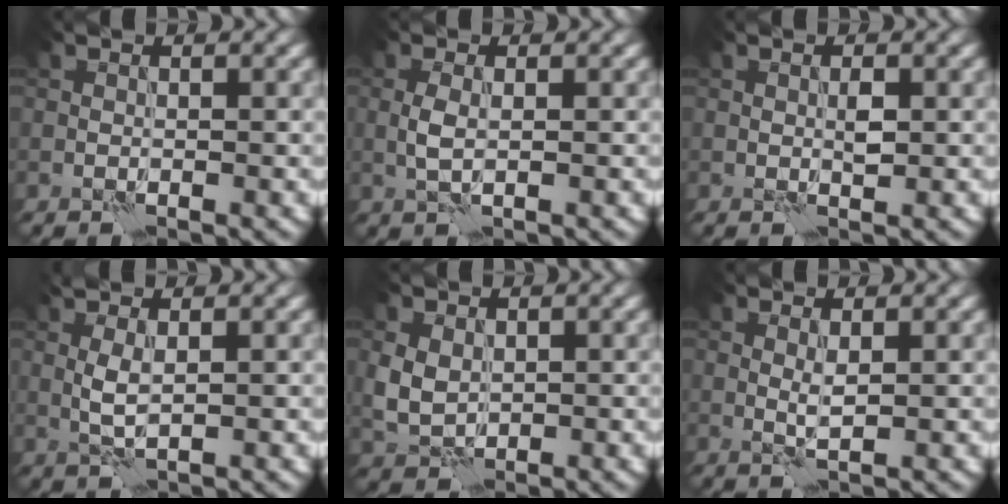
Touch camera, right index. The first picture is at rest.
{"total": 1.4, "force": [0.2, 0.6, 1.3], "torque": [-0.032, 0.000, 0.000]}
{"total": 0.9, "force": [0.4, 0.4, 0.7], "torque": [-0.015, -0.001, 0.006]}
{"total": 2.0, "force": [0.7, 0.5, 1.8], "torque": [-0.046, 0.003, 0.015]}
{"total": 3.1, "force": [0.5, 2.5, 1.7], "torque": [-0.043, -0.003, 0.009]}
{"total": 1.1, "force": [0.6, 0.2, 0.9], "torque": [-0.019, -0.001, 0.008]}